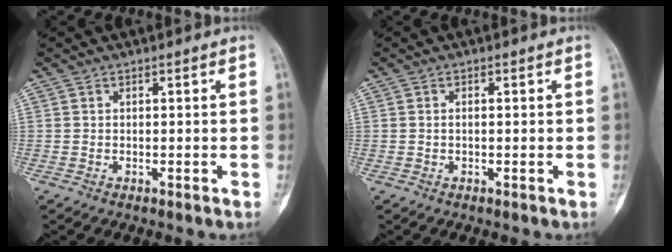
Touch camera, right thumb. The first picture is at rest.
{"total": 0.7, "force": [0.0, 0.3, 0.7], "torque": [-0.016, 0.008, 0.001]}